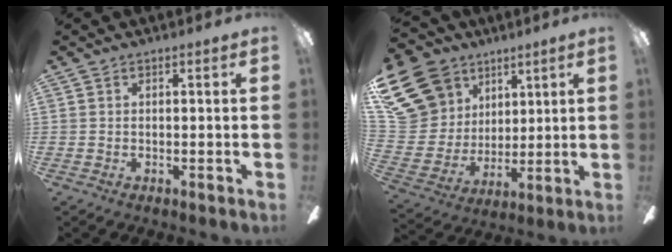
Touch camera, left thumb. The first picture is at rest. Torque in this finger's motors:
{"motor_torque": [0.50, 0.58, 1.10, -1.67, 0.15]}